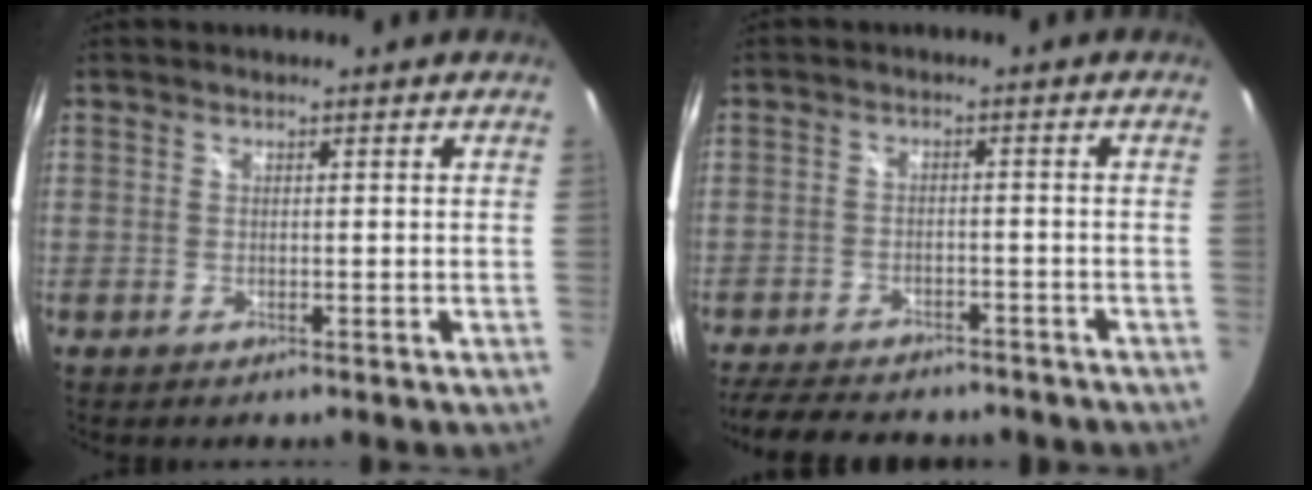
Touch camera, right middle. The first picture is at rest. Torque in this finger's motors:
{"motor_torque": [1.09, -1.05, 0.45, 0.10]}